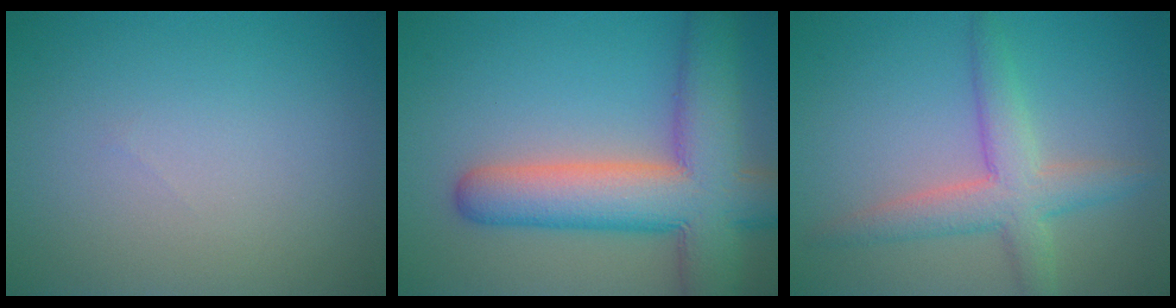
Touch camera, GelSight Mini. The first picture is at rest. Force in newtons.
{"total": 10.6, "press": 10.6, "slide": 0.6}
{"total": 4.4, "press": 4.4, "slide": 0.3}